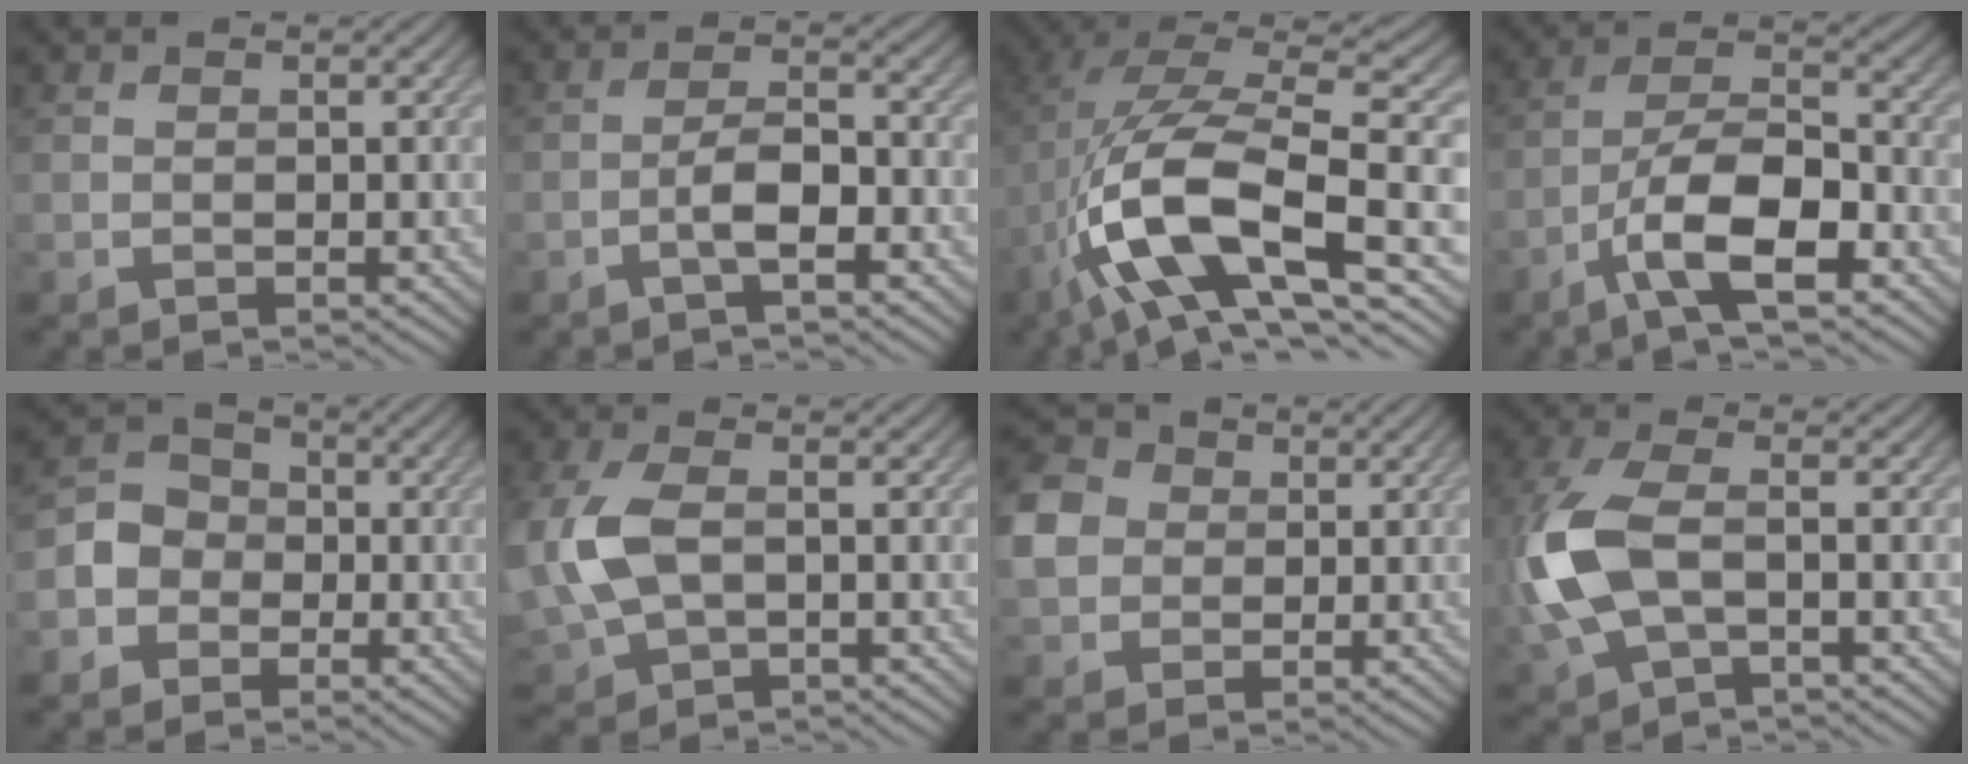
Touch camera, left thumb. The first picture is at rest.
{"total": 4.4, "force": [-2.1, 1.2, 3.7], "torque": [-0.068, 0.010, -0.046]}
{"total": 16.2, "force": [-3.5, 6.8, 14.2], "torque": [-0.280, 0.004, -0.062]}
{"total": 10.2, "force": [-5.2, 3.3, 8.0], "torque": [-0.139, 0.006, -0.104]}
{"total": 4.5, "force": [-1.5, 4.0, 1.3], "torque": [-0.023, 0.007, -0.044]}
{"total": 8.2, "force": [0.0, 4.9, 6.6], "torque": [-0.186, 0.000, 0.001]}
{"total": 6.2, "force": [0.5, 5.5, 3.0], "torque": [-0.091, 0.012, 0.005]}
{"total": 10.2, "force": [-0.6, 5.2, 8.7], "torque": [-0.237, -0.003, -0.014]}